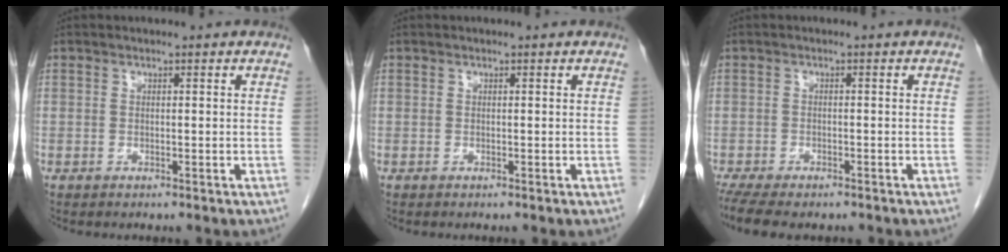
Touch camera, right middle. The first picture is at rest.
{"total": 0.0}
{"total": 9.0, "force": [-7.2, 2.8, 4.6], "torque": [-0.079, -0.007, -0.109]}